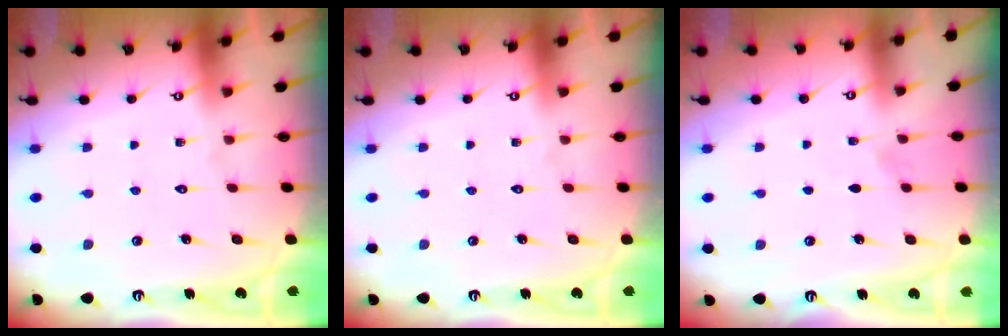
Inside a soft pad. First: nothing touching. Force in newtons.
{"total": 0.0}
{"total": 4.3, "press": 3.7, "slide": 2.2}